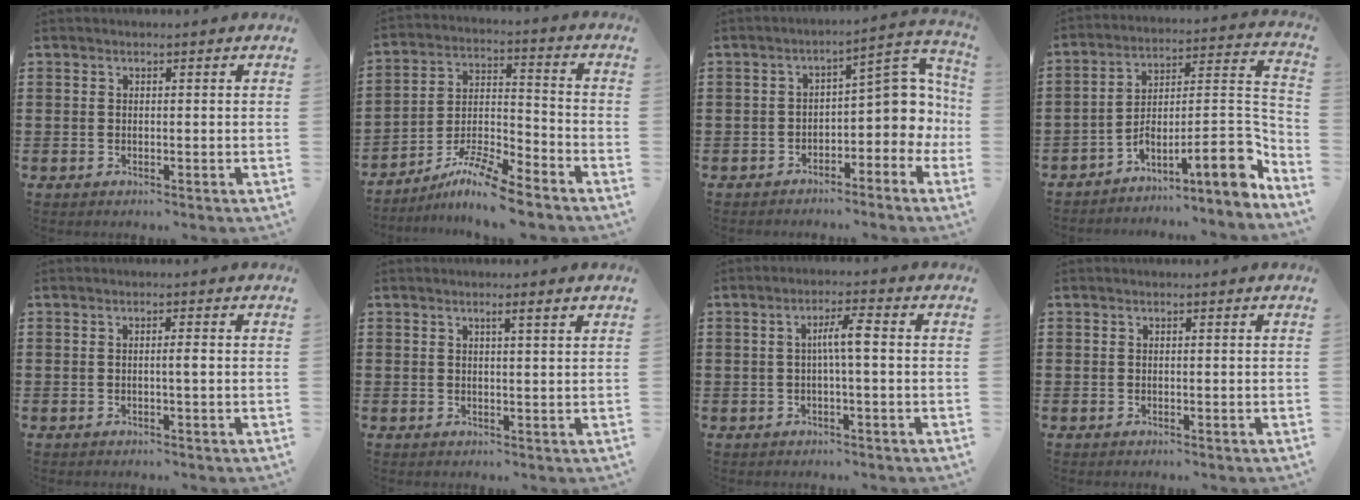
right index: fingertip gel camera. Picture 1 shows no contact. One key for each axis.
{"total": 9.2, "fx": -7.8, "fy": 1.0, "fz": 4.7, "tx": -0.086, "ty": 0.015, "tz": -0.150}
{"total": 6.2, "fx": -1.3, "fy": 3.4, "fz": 5.0, "tx": -0.074, "ty": -0.014, "tz": -0.031}
{"total": 9.8, "fx": -5.7, "fy": 1.9, "fz": 7.7, "tx": -0.108, "ty": -0.017, "tz": -0.112}
{"total": 1.1, "fx": -0.1, "fy": -0.1, "fz": 1.1, "tx": -0.023, "ty": -0.002, "tz": -0.004}
{"total": 1.8, "fx": 0.9, "fy": 0.1, "fz": 1.5, "tx": -0.031, "ty": 0.000, "tz": 0.014}
{"total": 4.0, "fx": -0.1, "fy": 0.3, "fz": 4.0, "tx": -0.074, "ty": 0.003, "tz": -0.006}
{"total": 0.0}